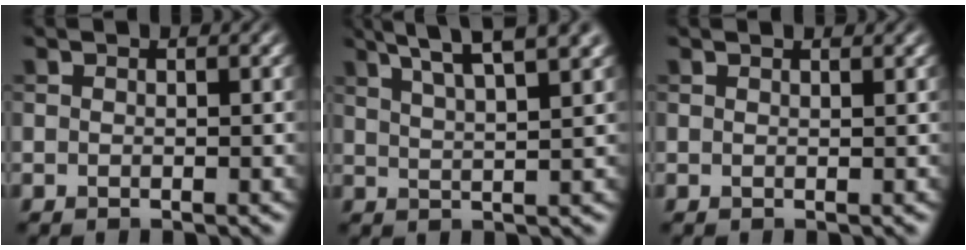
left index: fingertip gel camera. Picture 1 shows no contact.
{"total": 8.7, "force": [5.8, 2.4, 6.1], "torque": [-0.072, 0.034, 0.056]}
{"total": 0.7, "force": [0.7, 0.1, 0.2], "torque": [-0.004, -0.002, 0.009]}